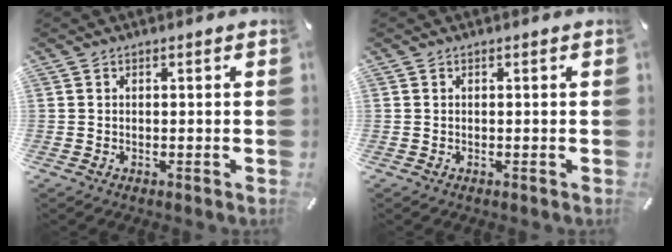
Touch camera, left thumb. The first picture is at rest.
{"total": 0.0}